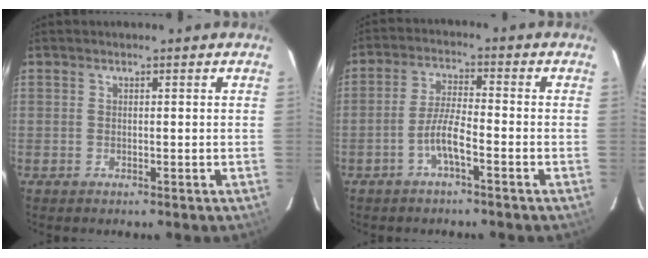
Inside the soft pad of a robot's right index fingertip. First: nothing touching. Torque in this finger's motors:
{"motor_torque": [1.08, -0.59, 0.57, 0.13]}